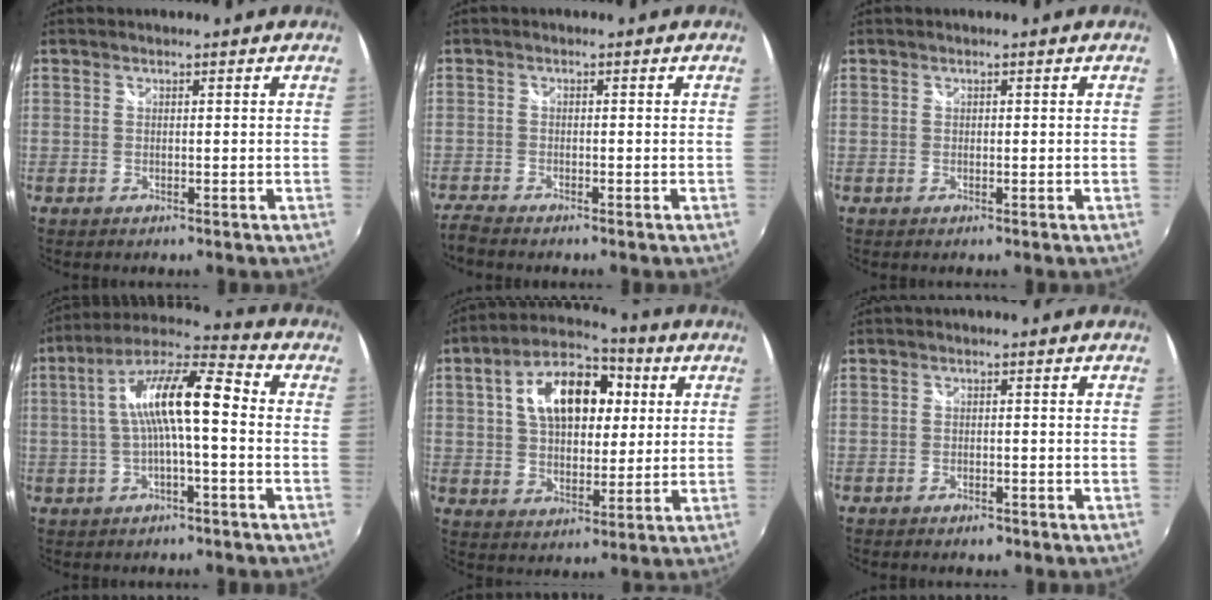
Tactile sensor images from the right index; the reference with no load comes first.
{"total": 3.4, "force": [-3.2, 0.3, 1.0], "torque": [-0.036, -0.014, -0.061]}
{"total": 0.0}
{"total": 12.3, "force": [-0.5, 2.7, 12.0], "torque": [-0.224, 0.028, -0.011]}
{"total": 16.3, "force": [4.4, 9.9, 12.2], "torque": [-0.220, 0.042, 0.067]}
{"total": 2.4, "force": [-1.9, 1.1, 0.9], "torque": [-0.022, -0.007, -0.031]}